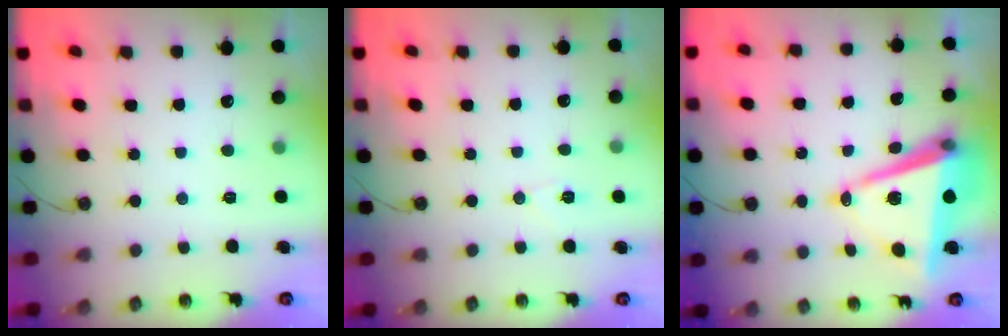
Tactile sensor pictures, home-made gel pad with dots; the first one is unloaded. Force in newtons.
{"total": 5.8, "press": 5.6, "slide": 1.5}
{"total": 11.8, "press": 11.2, "slide": 3.8}